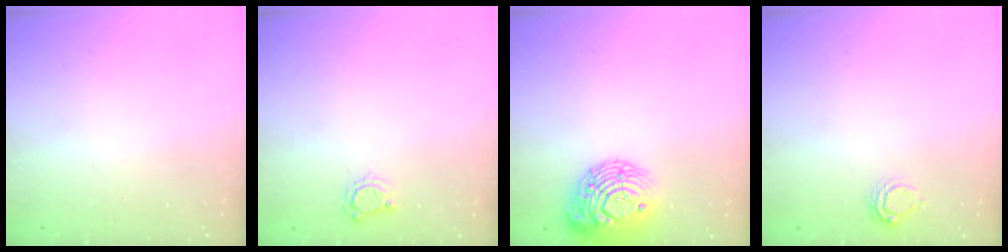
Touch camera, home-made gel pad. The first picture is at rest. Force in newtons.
{"total": 4.2, "press": 4.1, "slide": 0.5}
{"total": 17.9, "press": 17.9, "slide": 1.1}
{"total": 6.2, "press": 6.2, "slide": 0.2}